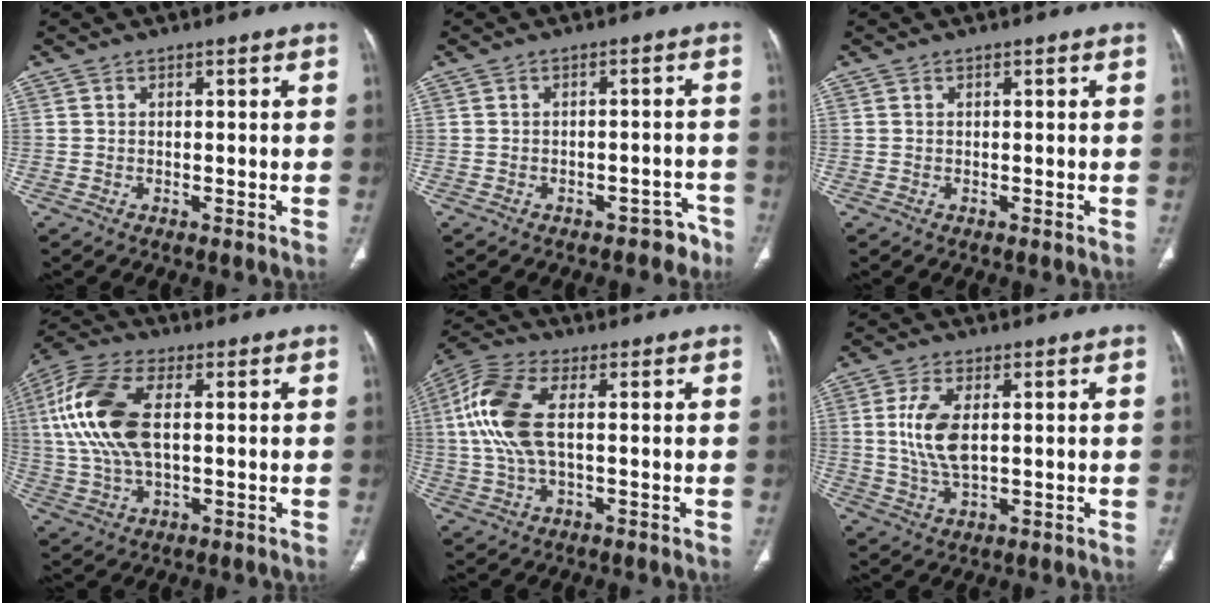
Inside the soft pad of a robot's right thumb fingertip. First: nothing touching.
{"total": 4.8, "force": [-3.7, 2.7, 1.3], "torque": [0.006, 0.037, -0.042]}
{"total": 0.0}
{"total": 16.0, "force": [2.4, 8.1, 13.6], "torque": [-0.306, 0.013, 0.045]}
{"total": 12.3, "force": [1.5, 5.6, 10.8], "torque": [-0.258, 0.018, 0.027]}
{"total": 10.1, "force": [0.6, 4.9, 8.8], "torque": [-0.192, -0.001, 0.015]}